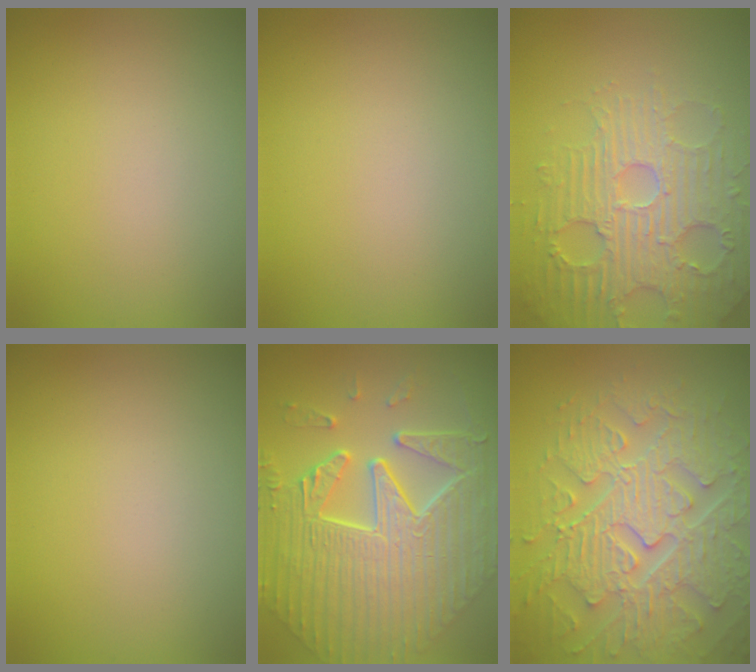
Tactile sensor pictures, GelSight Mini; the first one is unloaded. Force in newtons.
{"total": 0.0}
{"total": 5.0, "press": 4.9, "slide": 1.2}
{"total": 0.0}
{"total": 10.4, "press": 7.3, "slide": 7.4}
{"total": 8.6, "press": 6.5, "slide": 5.6}